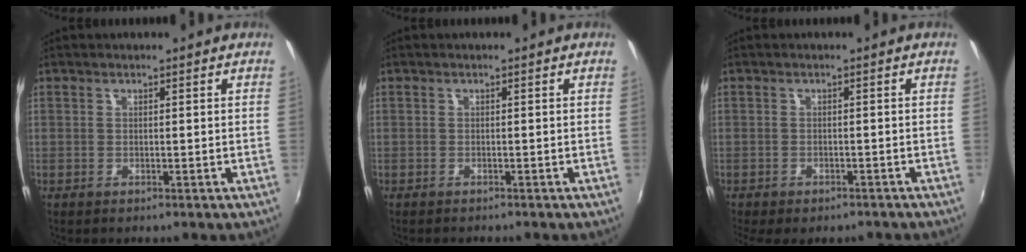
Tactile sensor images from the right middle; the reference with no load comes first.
{"total": 0.9, "force": [-0.9, 0.1, 0.2], "torque": [-0.006, -0.004, -0.014]}
{"total": 6.1, "force": [-4.8, 2.1, 3.0], "torque": [-0.072, -0.027, -0.066]}